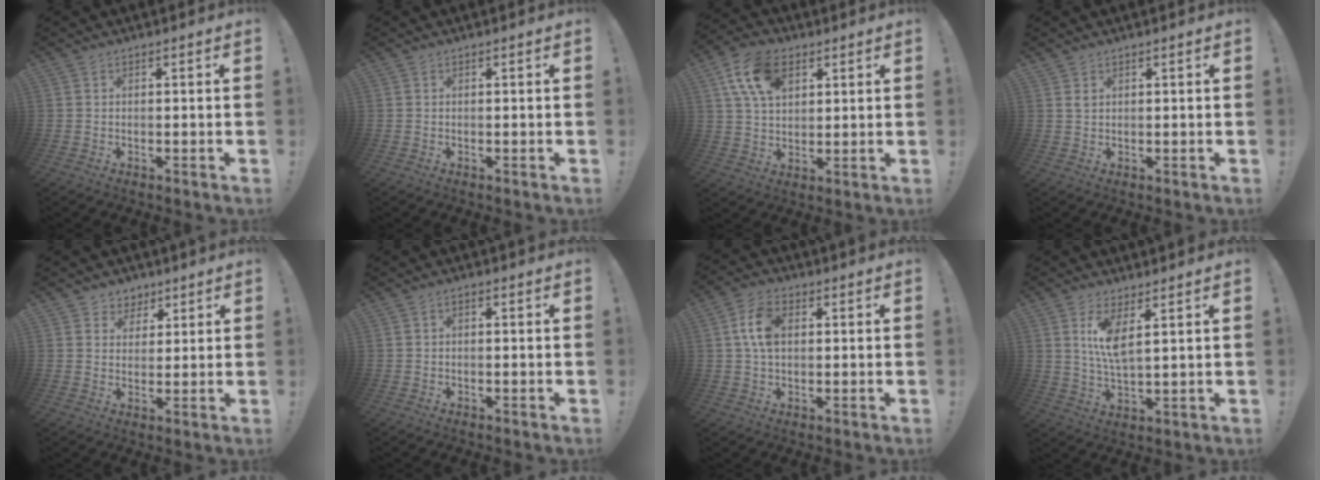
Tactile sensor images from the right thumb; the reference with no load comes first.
{"total": 0.0}
{"total": 13.6, "force": [5.8, 8.6, 8.7], "torque": [-0.152, -0.003, 0.110]}
{"total": 1.3, "force": [1.0, 0.5, 0.7], "torque": [-0.007, -0.005, 0.017]}
{"total": 5.6, "force": [3.1, 4.6, 0.4], "torque": [0.002, -0.027, 0.060]}
{"total": 1.1, "force": [-0.9, 0.2, 0.7], "torque": [-0.010, 0.002, -0.016]}
{"total": 8.6, "force": [1.6, 5.5, 6.4], "torque": [-0.124, 0.008, 0.031]}
{"total": 8.0, "force": [3.8, 2.2, 6.7], "torque": [-0.127, -0.020, 0.061]}